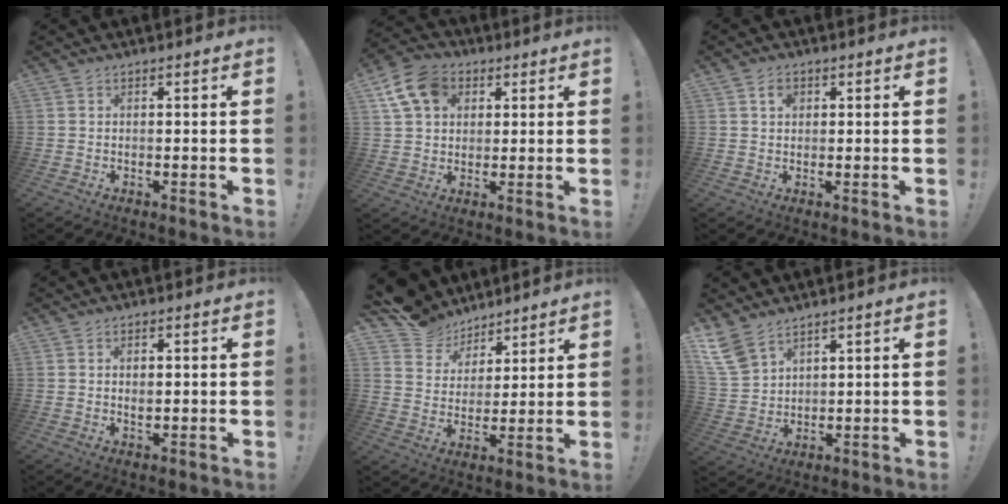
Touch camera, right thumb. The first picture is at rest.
{"total": 12.7, "force": [5.1, 9.6, 6.5], "torque": [-0.114, -0.012, 0.102]}
{"total": 2.9, "force": [1.0, 2.1, 1.7], "torque": [-0.015, -0.001, 0.013]}
{"total": 1.7, "force": [0.2, 1.0, 1.4], "torque": [-0.014, -0.003, 0.000]}
{"total": 11.1, "force": [8.3, 7.1, 1.9], "torque": [-0.045, -0.064, 0.160]}
{"total": 8.7, "force": [6.5, 4.5, 3.6], "torque": [-0.081, -0.037, 0.130]}